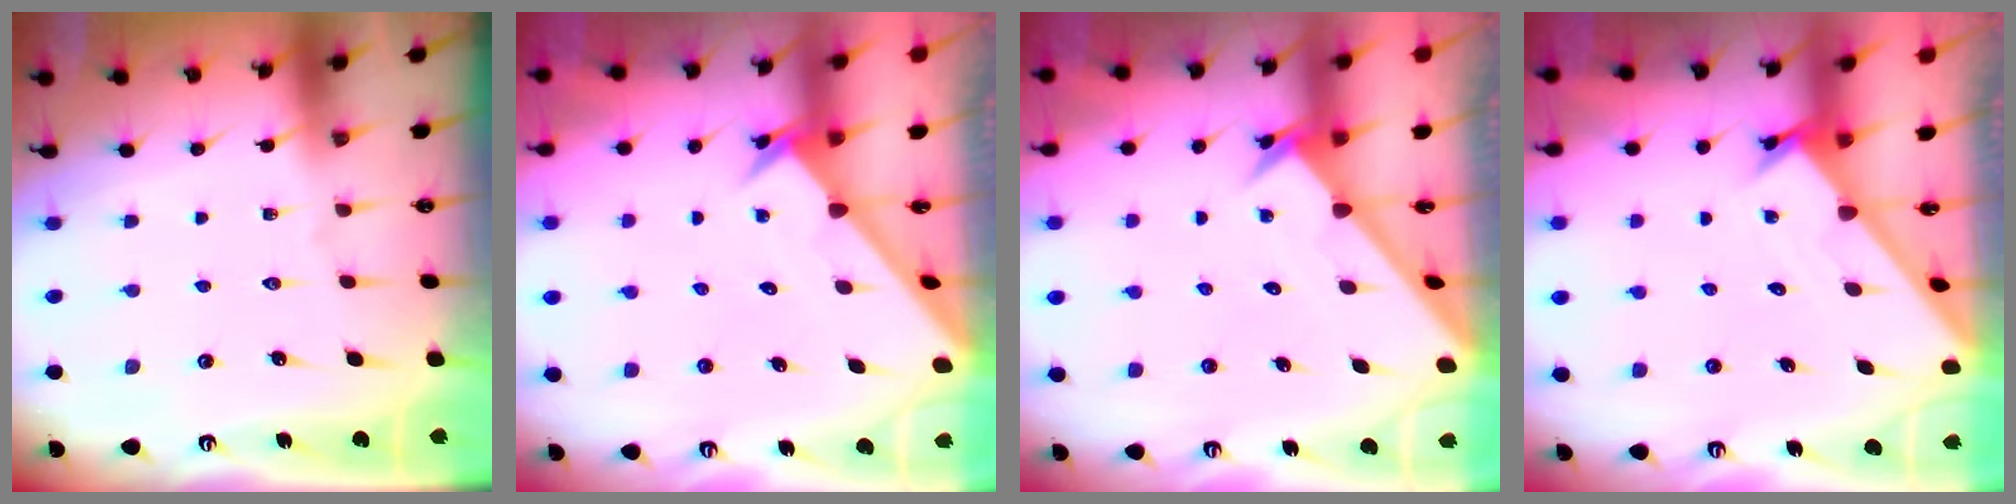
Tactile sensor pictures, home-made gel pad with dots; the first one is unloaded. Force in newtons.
{"total": 2.4, "press": 2.4, "slide": 0.2}
{"total": 2.4, "press": 2.4, "slide": 0.2}
{"total": 1.8, "press": 1.8, "slide": 0.1}